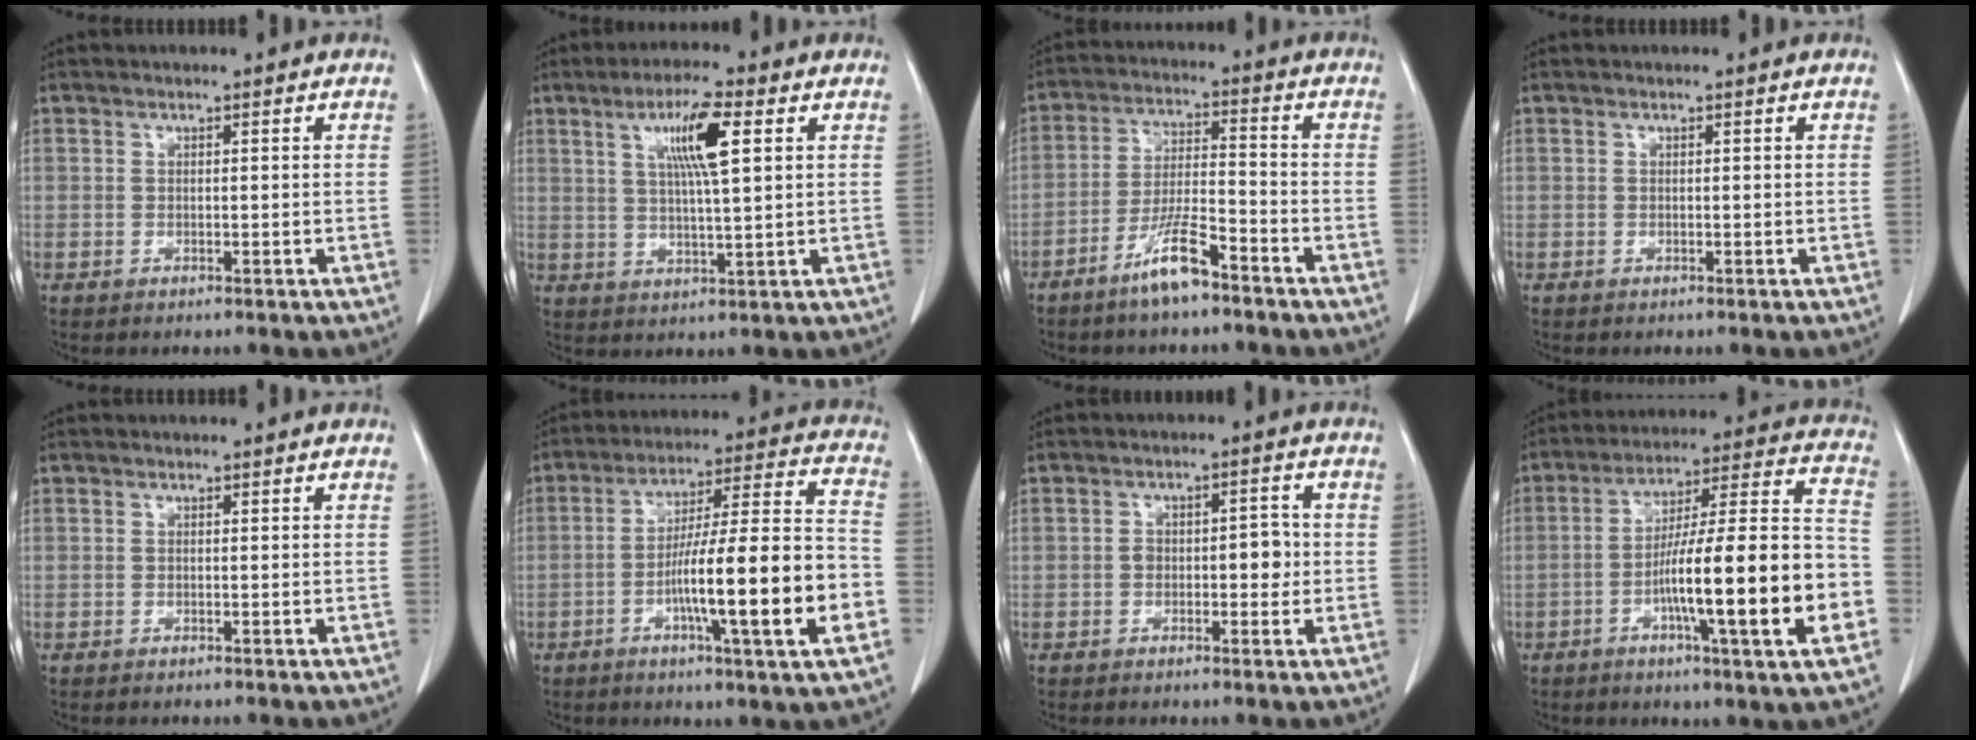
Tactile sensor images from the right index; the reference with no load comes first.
{"total": 8.3, "force": [3.1, 0.5, 7.7], "torque": [-0.140, 0.004, 0.053]}
{"total": 7.9, "force": [-5.6, 0.9, 5.5], "torque": [-0.112, -0.009, -0.105]}
{"total": 0.0}
{"total": 0.0}
{"total": 19.4, "force": [-5.6, 0.8, 18.5], "torque": [-0.278, 0.010, -0.084]}
{"total": 4.4, "force": [-0.4, 2.3, 3.7], "torque": [-0.053, 0.016, -0.001]}
{"total": 20.3, "force": [-5.9, 0.9, 19.5], "torque": [-0.283, 0.010, -0.088]}